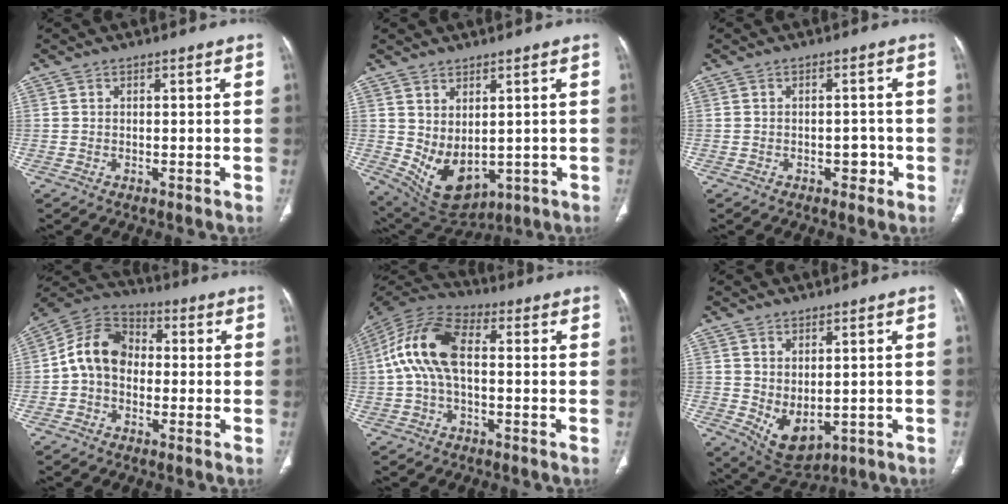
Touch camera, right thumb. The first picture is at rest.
{"total": 9.4, "force": [-0.1, 5.6, 7.5], "torque": [-0.118, -0.012, 0.034]}
{"total": 2.5, "force": [-1.0, 1.6, 1.6], "torque": [-0.009, 0.008, -0.013]}
{"total": 10.3, "force": [-0.7, 7.9, 6.6], "torque": [-0.105, 0.035, -0.030]}
{"total": 12.7, "force": [0.4, 6.6, 10.9], "torque": [-0.227, 0.037, -0.003]}
{"total": 7.5, "force": [-0.4, 4.2, 6.1], "torque": [-0.092, -0.010, 0.020]}